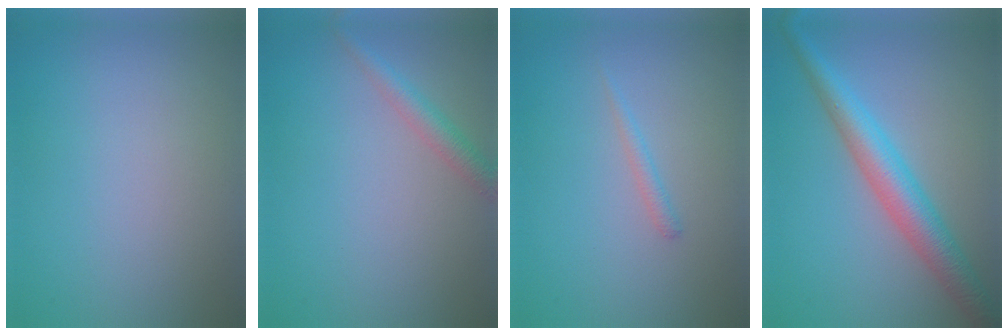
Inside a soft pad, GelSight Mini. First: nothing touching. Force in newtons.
{"total": 2.0, "press": 2.0, "slide": 0.0}
{"total": 0.8, "press": 0.8, "slide": 0.1}
{"total": 5.0, "press": 5.0, "slide": 0.1}